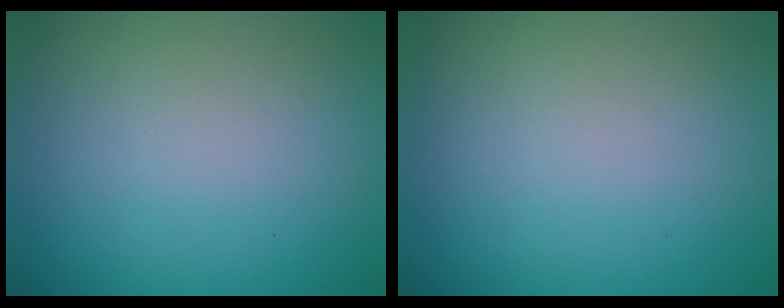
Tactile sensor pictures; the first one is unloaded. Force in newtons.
{"total": 0.0}